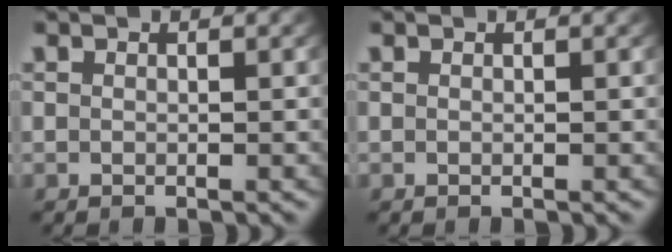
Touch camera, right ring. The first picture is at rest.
{"total": 0.0}